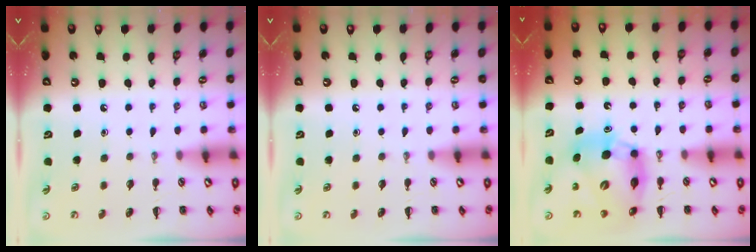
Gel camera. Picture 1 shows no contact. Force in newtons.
{"total": 0.0}
{"total": 12.9, "press": 12.4, "slide": 3.6}